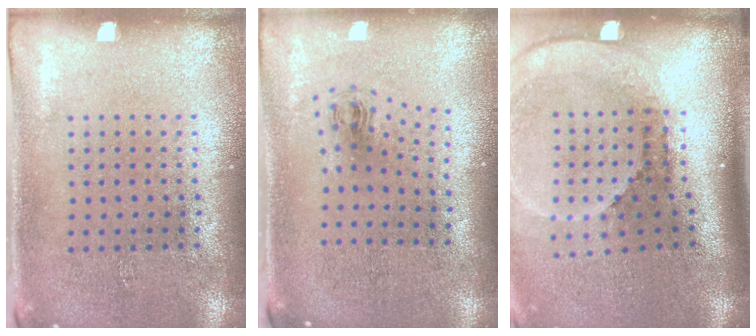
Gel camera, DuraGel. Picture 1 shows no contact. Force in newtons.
{"total": 0.8, "press": 0.4, "slide": 0.7}
{"total": 2.7, "press": 1.8, "slide": 2.0}